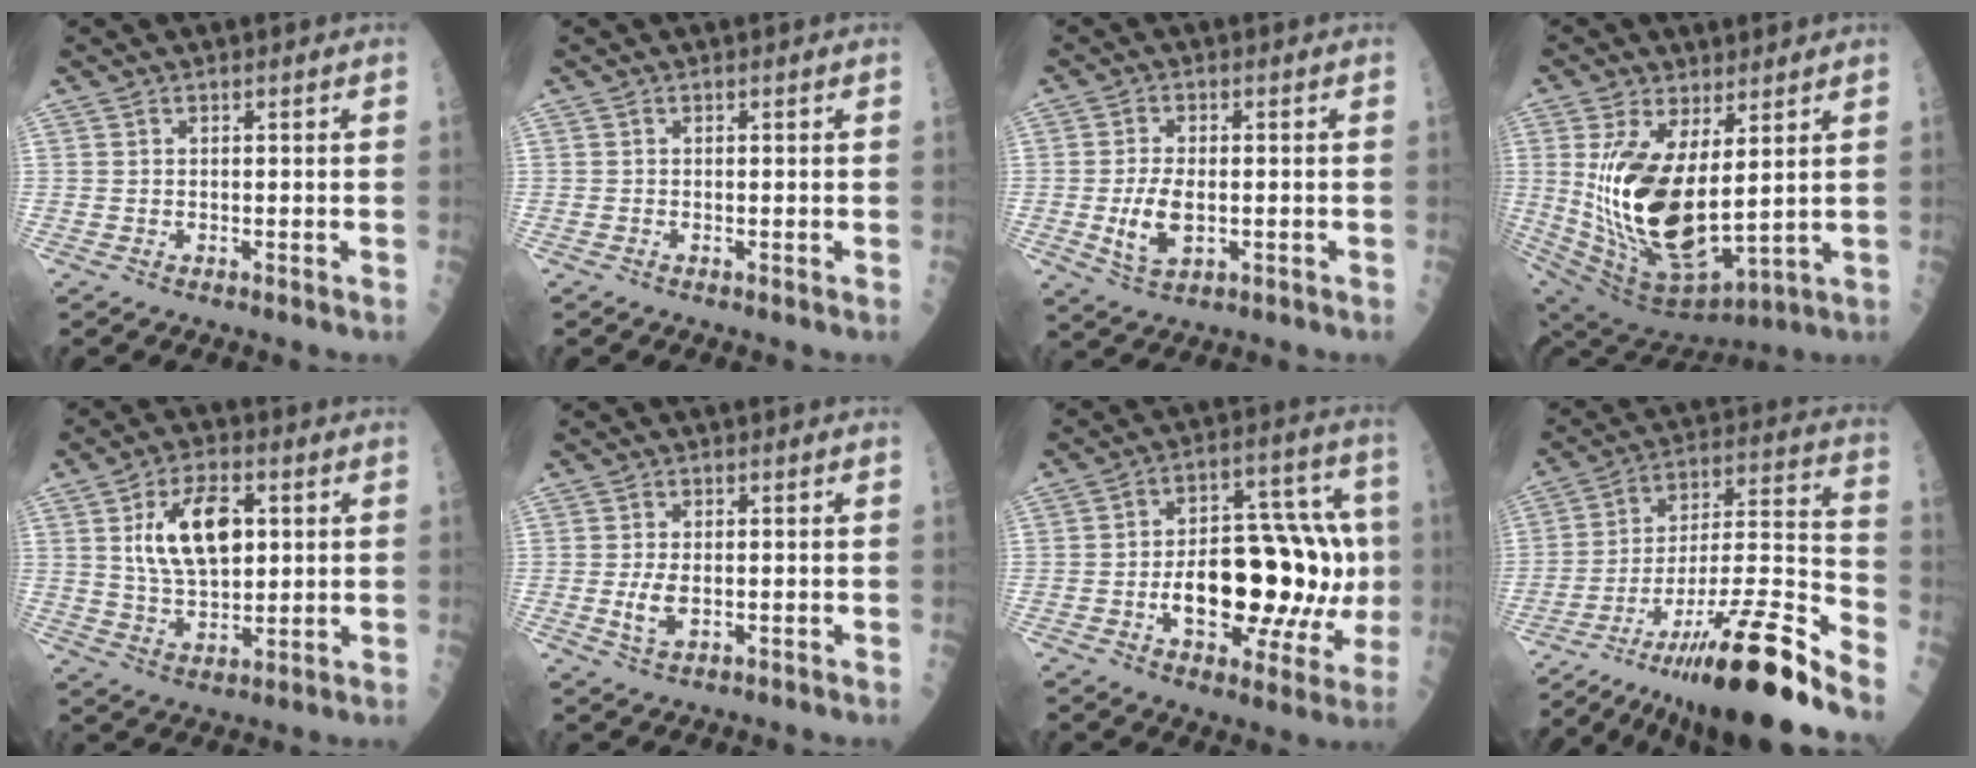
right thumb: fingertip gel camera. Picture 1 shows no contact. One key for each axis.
{"total": 0.0}
{"total": 6.9, "fx": -1.1, "fy": 3.5, "fz": 5.9, "tx": -0.110, "ty": -0.003, "tz": -0.014}
{"total": 20.9, "fx": 2.9, "fy": 9.3, "fz": 18.5, "tx": -0.368, "ty": -0.042, "tz": 0.078}
{"total": 13.3, "fx": 3.1, "fy": 7.1, "fz": 10.8, "tx": -0.171, "ty": -0.006, "tz": 0.060}
{"total": 3.8, "fx": -0.5, "fy": 1.9, "fz": 3.2, "tx": -0.062, "ty": -0.005, "tz": -0.006}
{"total": 24.5, "fx": -2.3, "fy": 12.2, "fz": 21.2, "tx": -0.282, "ty": 0.036, "tz": -0.020}
{"total": 27.5, "fx": -18.8, "fy": 3.3, "fz": 19.9, "tx": -0.294, "ty": 0.062, "tz": -0.313}